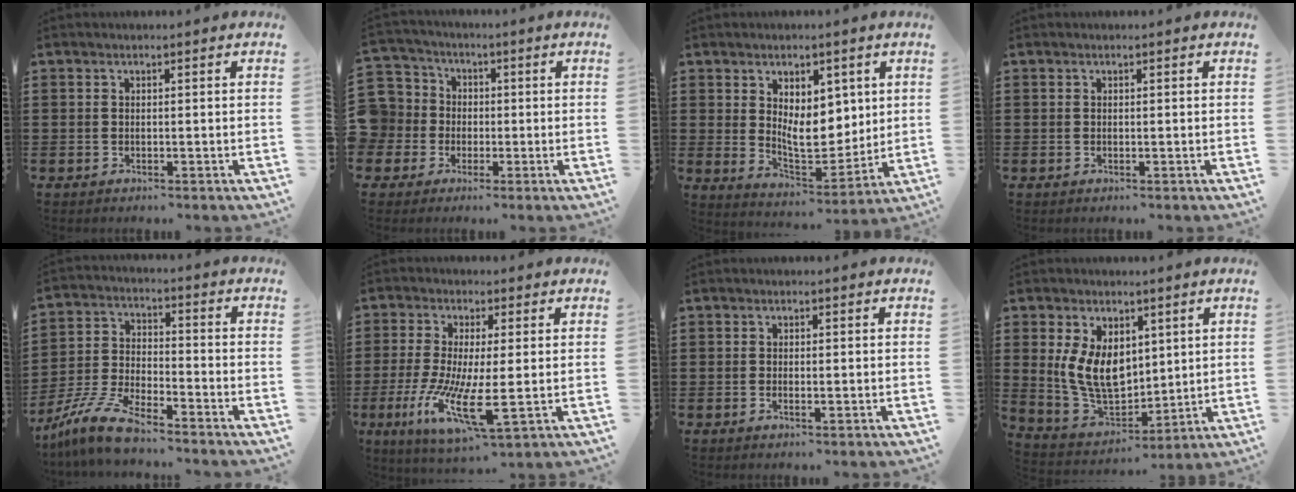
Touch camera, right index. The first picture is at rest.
{"total": 6.9, "force": [-0.7, 6.8, 0.6], "torque": [-0.070, 0.000, -0.021]}
{"total": 7.9, "force": [2.6, 5.1, 5.5], "torque": [-0.085, -0.009, 0.046]}
{"total": 0.0}
{"total": 8.9, "force": [-7.7, 1.3, 4.3], "torque": [-0.108, 0.002, -0.155]}
{"total": 9.8, "force": [-2.3, 2.2, 9.3], "torque": [-0.192, -0.017, -0.038]}
{"total": 0.7, "force": [-0.1, 0.2, 0.7], "torque": [-0.012, -0.002, -0.001]}
{"total": 9.5, "force": [2.2, 6.5, 6.5], "torque": [-0.165, 0.004, 0.042]}